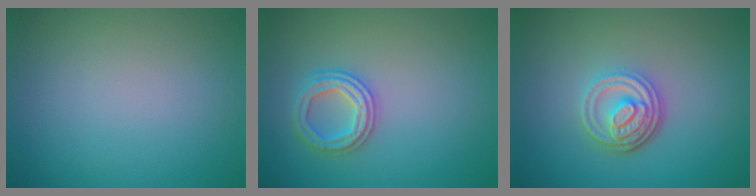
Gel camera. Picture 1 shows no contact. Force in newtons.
{"total": 2.6, "press": 2.6, "slide": 0.1}
{"total": 4.4, "press": 3.3, "slide": 2.8}